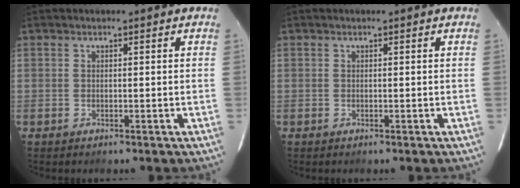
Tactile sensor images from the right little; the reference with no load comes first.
{"total": 0.0}